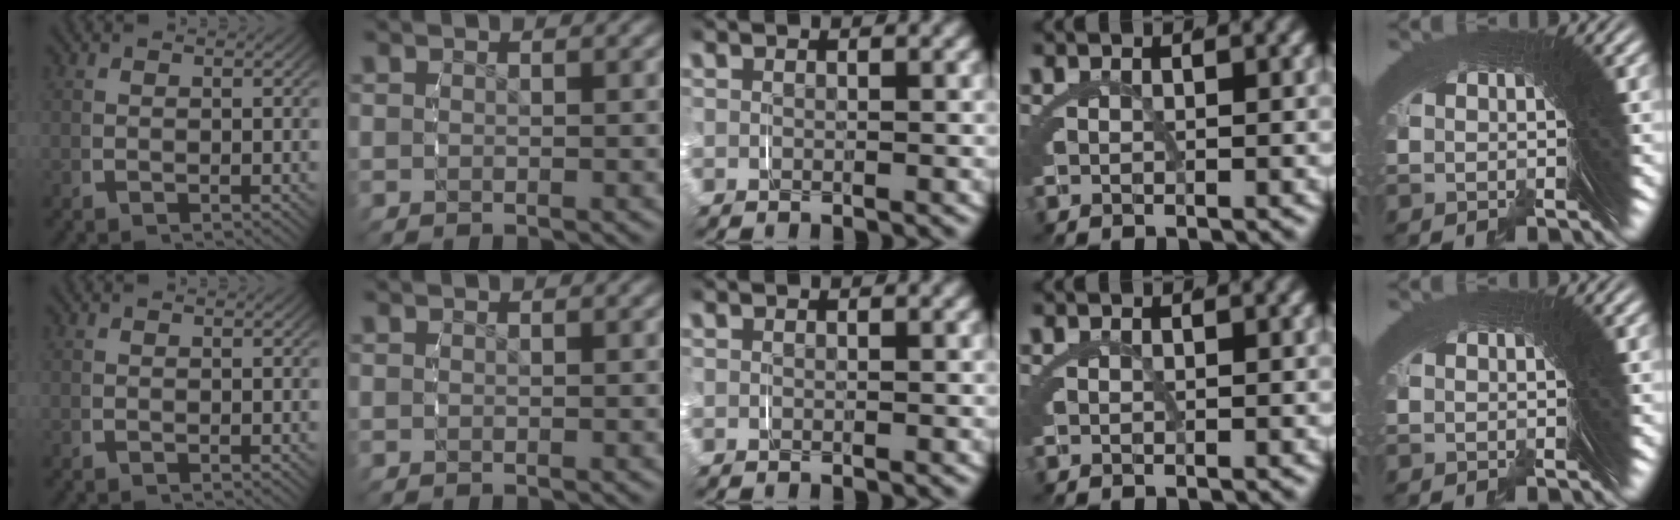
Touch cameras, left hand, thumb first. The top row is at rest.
{}